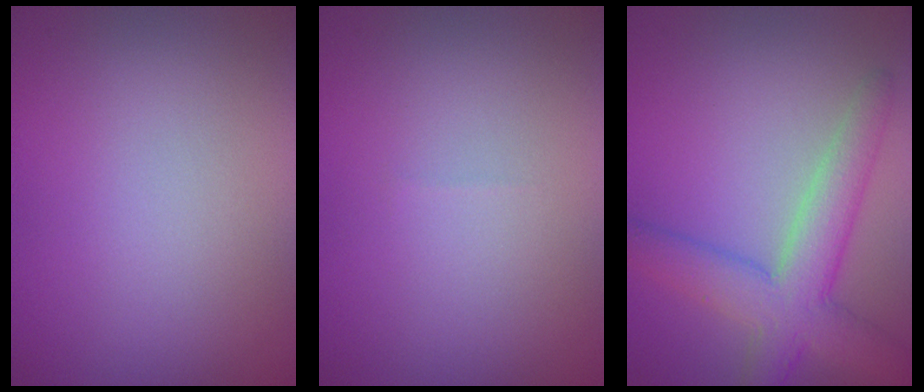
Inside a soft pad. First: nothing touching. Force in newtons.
{"total": 0.0}
{"total": 5.7, "press": 5.7, "slide": 0.4}